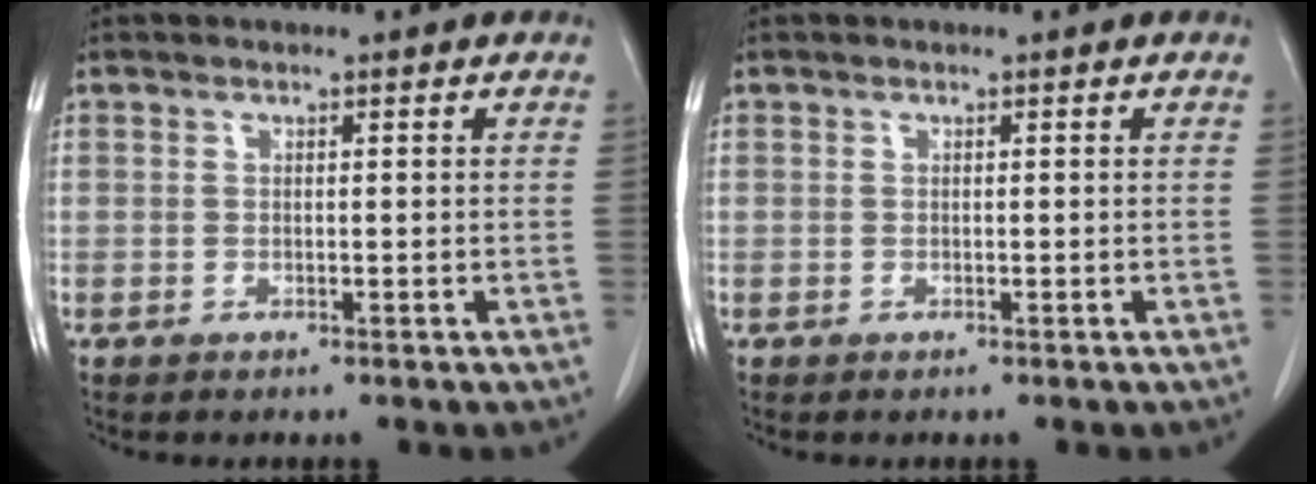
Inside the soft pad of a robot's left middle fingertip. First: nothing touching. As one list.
[{"total": 0.0}]